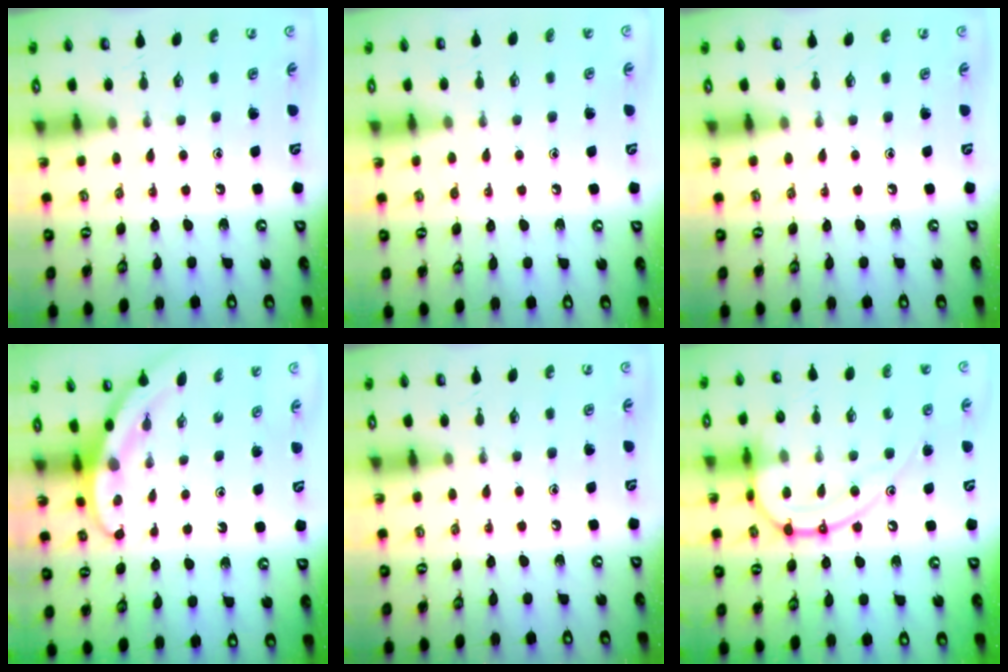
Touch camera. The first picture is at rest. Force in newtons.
{"total": 2.9, "press": 2.8, "slide": 0.3}
{"total": 0.0}
{"total": 3.8, "press": 3.8, "slide": 0.3}
{"total": 0.0}
{"total": 15.1, "press": 15.1, "slide": 1.4}